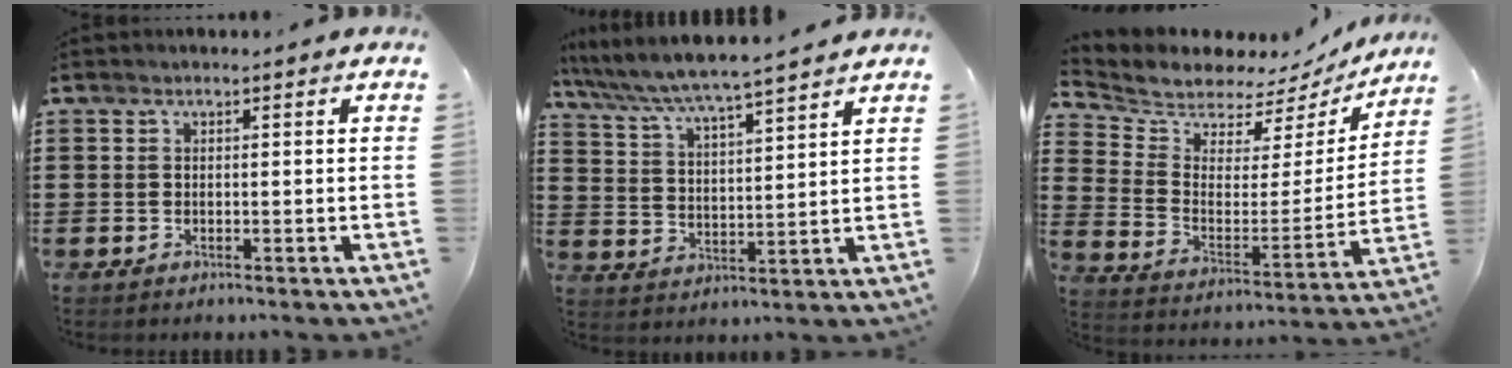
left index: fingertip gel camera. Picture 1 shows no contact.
{"total": 5.4, "force": [5.1, -0.4, 1.8], "torque": [-0.058, -0.034, 0.082]}
{"total": 6.1, "force": [5.8, 1.7, 0.3], "torque": [-0.047, -0.053, 0.099]}